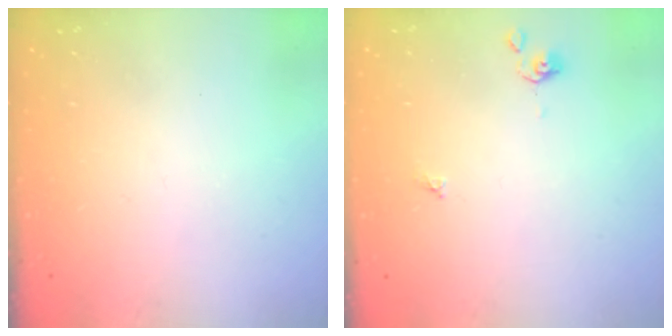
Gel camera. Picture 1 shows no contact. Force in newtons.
{"total": 2.1, "press": 2.1, "slide": 0.4}